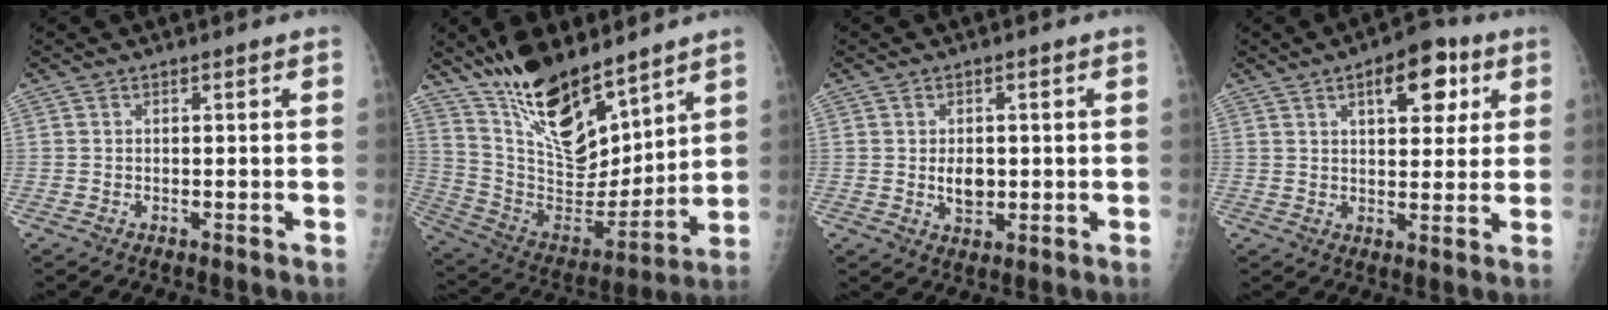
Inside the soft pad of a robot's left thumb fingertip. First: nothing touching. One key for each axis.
{"total": 20.7, "fx": 15.0, "fy": 8.1, "fz": 11.8, "tx": -0.167, "ty": -0.084, "tz": 0.280}
{"total": 4.2, "fx": 0.0, "fy": 2.9, "fz": 3.0, "tx": -0.034, "ty": -0.003, "tz": 0.006}
{"total": 10.5, "fx": 4.7, "fy": 5.3, "fz": 7.8, "tx": -0.073, "ty": -0.007, "tz": 0.062}